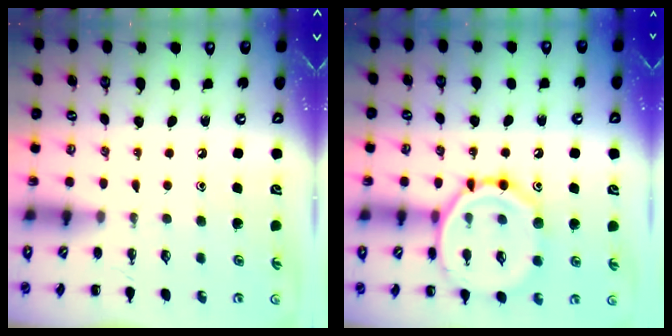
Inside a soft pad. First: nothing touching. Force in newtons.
{"total": 15.1, "press": 15.0, "slide": 0.9}